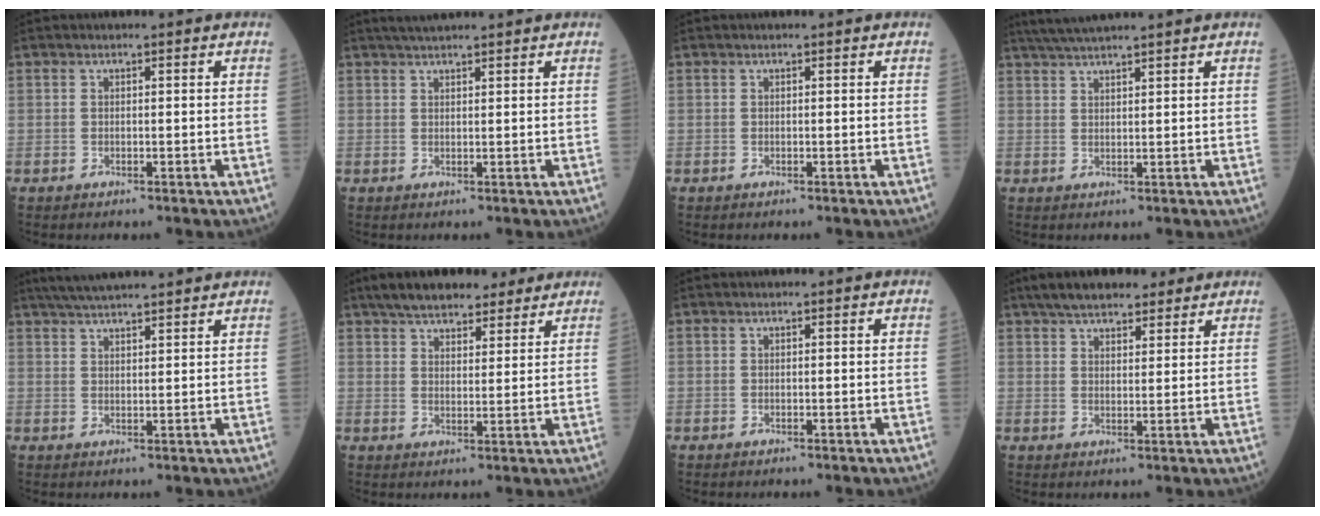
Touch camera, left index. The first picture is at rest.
{"total": 4.9, "force": [4.3, 0.1, 2.3], "torque": [-0.035, 0.031, 0.072]}
{"total": 0.0}
{"total": 7.3, "force": [6.4, -0.5, 3.5], "torque": [-0.060, 0.033, 0.108]}
{"total": 10.4, "force": [9.2, 0.8, 4.8], "torque": [-0.081, 0.034, 0.135]}
{"total": 13.1, "force": [10.6, 4.5, 6.1], "torque": [-0.085, 0.034, 0.157]}
{"total": 0.0}
{"total": 11.5, "force": [9.1, 3.8, 5.8], "torque": [-0.083, 0.034, 0.140]}